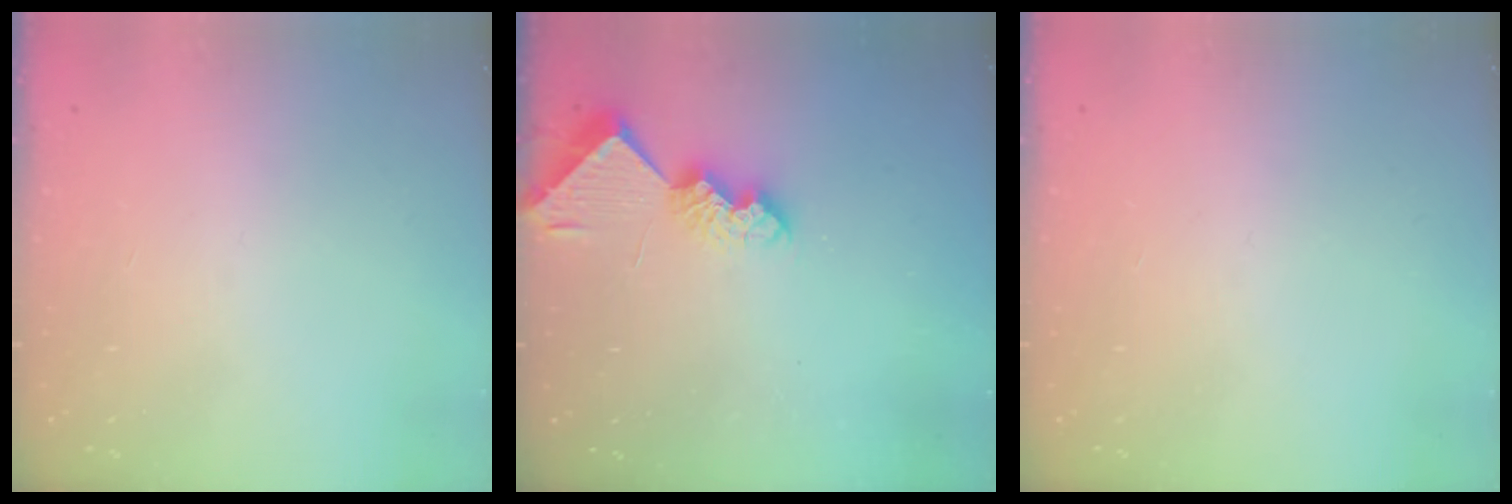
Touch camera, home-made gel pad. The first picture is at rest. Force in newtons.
{"total": 8.8, "press": 8.8, "slide": 0.8}
{"total": 0.0}